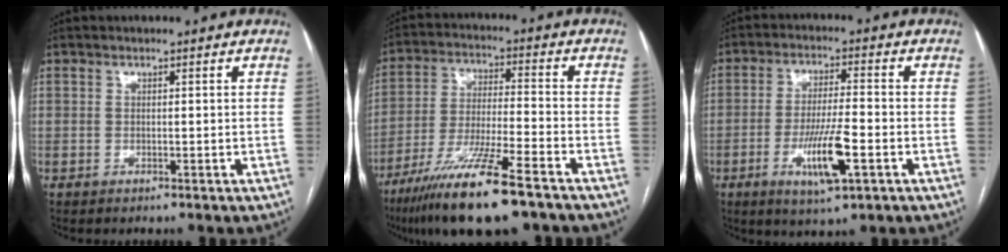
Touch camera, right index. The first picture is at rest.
{"total": 15.5, "force": [-10.6, 1.0, 11.4], "torque": [-0.224, -0.046, -0.190]}
{"total": 9.3, "force": [-3.4, 1.1, 8.5], "torque": [-0.160, -0.013, -0.058]}